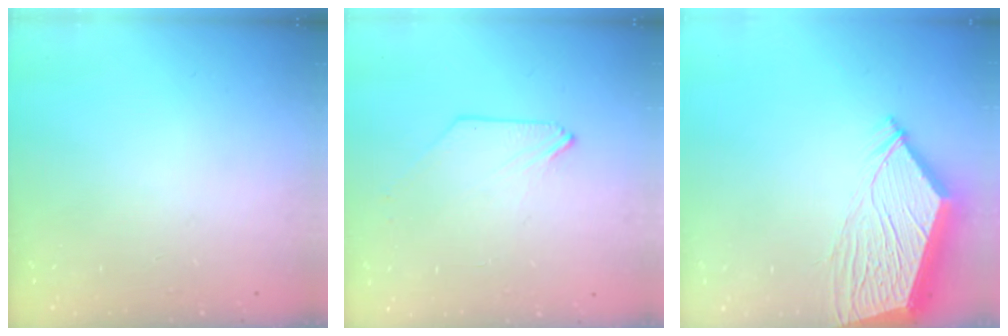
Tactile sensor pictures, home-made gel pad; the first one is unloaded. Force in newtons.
{"total": 0.7, "press": 0.7, "slide": 0.2}
{"total": 12.5, "press": 12.4, "slide": 1.6}